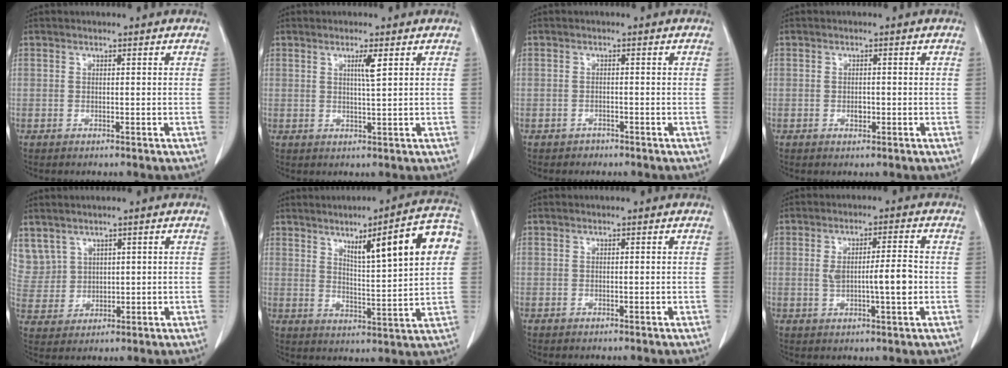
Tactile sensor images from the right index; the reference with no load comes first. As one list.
[{"total": 2.5, "force": [1.0, -0.3, 2.3], "torque": [-0.043, -0.004, 0.018]}, {"total": 1.0, "force": [-0.8, 0.6, 0.0], "torque": [-0.007, 0.001, -0.011]}, {"total": 1.3, "force": [-0.3, 0.8, 1.0], "torque": [-0.018, 0.000, -0.002]}, {"total": 8.1, "force": [4.7, 6.4, 1.4], "torque": [-0.049, 0.022, 0.120]}, {"total": 14.5, "force": [5.1, 1.5, 13.4], "torque": [-0.188, 0.014, 0.072]}, {"total": 0.0}, {"total": 6.5, "force": [-0.4, 1.1, 6.4], "torque": [-0.110, 0.006, -0.002]}]